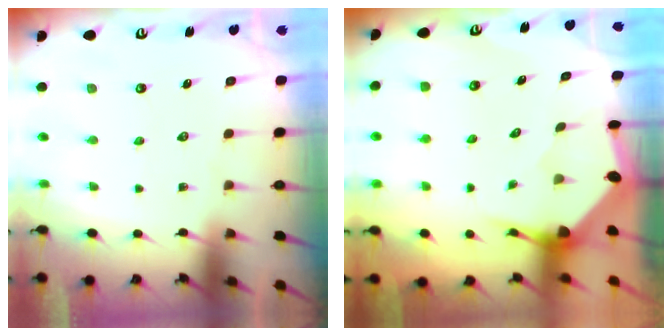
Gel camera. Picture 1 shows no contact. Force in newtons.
{"total": 3.6, "press": 3.5, "slide": 0.6}